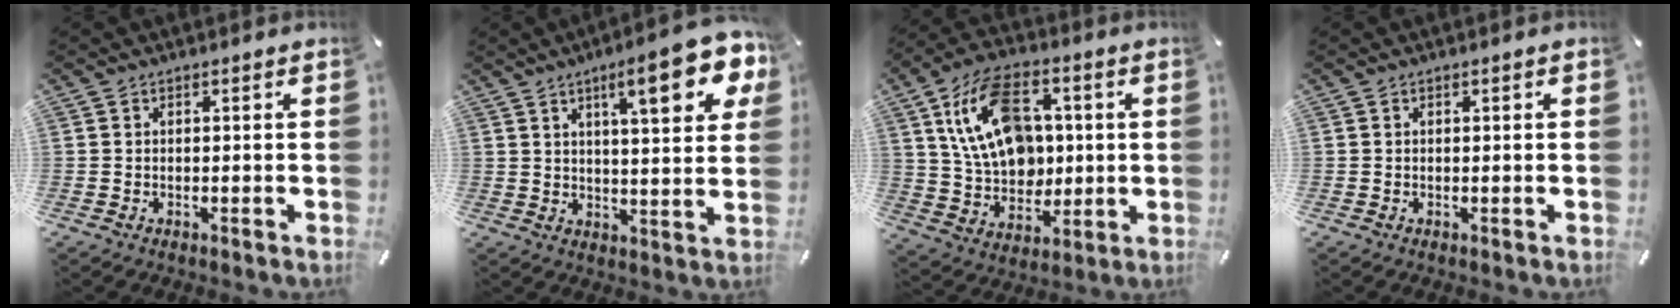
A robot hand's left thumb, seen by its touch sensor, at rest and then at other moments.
{"total": 15.7, "force": [7.8, 4.3, 12.9], "torque": [-0.184, -0.030, 0.116]}
{"total": 18.2, "force": [4.1, 13.2, 11.9], "torque": [-0.228, 0.002, 0.075]}
{"total": 0.0}